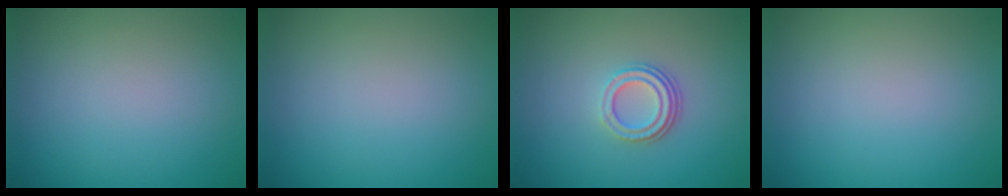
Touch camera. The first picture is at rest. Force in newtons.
{"total": 0.0}
{"total": 3.2, "press": 2.3, "slide": 2.2}
{"total": 0.0}